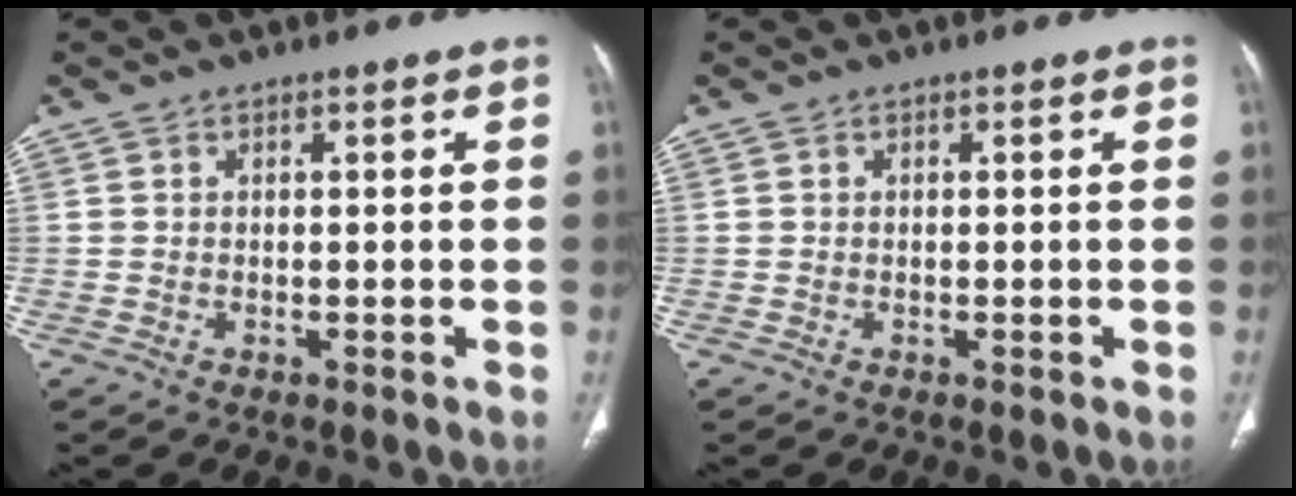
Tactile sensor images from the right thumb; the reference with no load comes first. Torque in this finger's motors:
{"motor_torque": [0.02, 0.01, -0.10, -0.02, 0.02]}